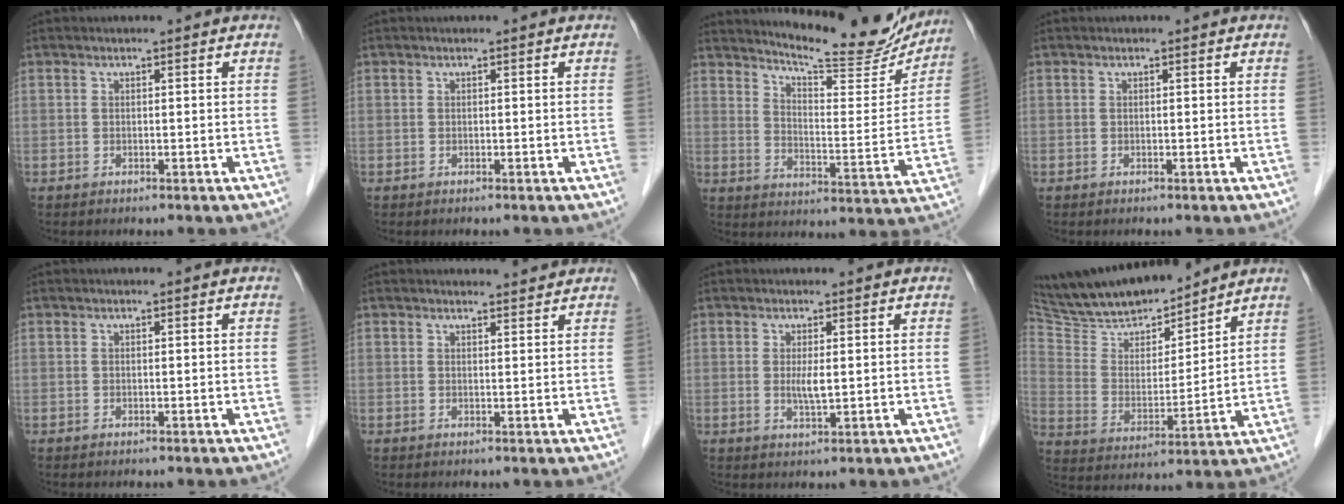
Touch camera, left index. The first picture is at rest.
{"total": 0.0}
{"total": 17.6, "force": [16.5, 2.3, 5.8], "torque": [-0.085, -0.053, 0.215]}
{"total": 0.0}
{"total": 0.0}
{"total": 2.6, "force": [2.6, 0.4, 0.1], "torque": [-0.007, 0.001, 0.031]}
{"total": 2.3, "force": [0.3, 0.4, 2.2], "torque": [-0.047, -0.005, 0.007]}
{"total": 18.3, "force": [16.6, 3.3, 6.9], "torque": [-0.126, 0.008, 0.296]}